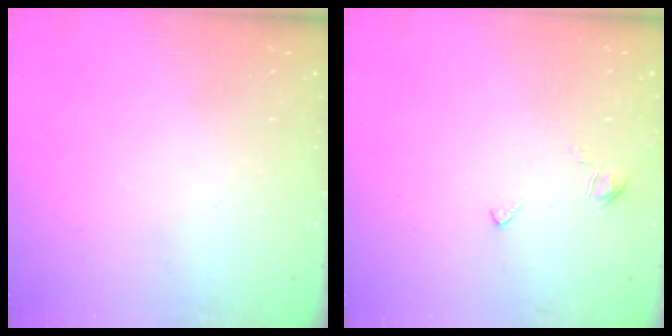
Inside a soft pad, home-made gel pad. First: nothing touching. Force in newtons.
{"total": 2.9, "press": 2.8, "slide": 0.4}